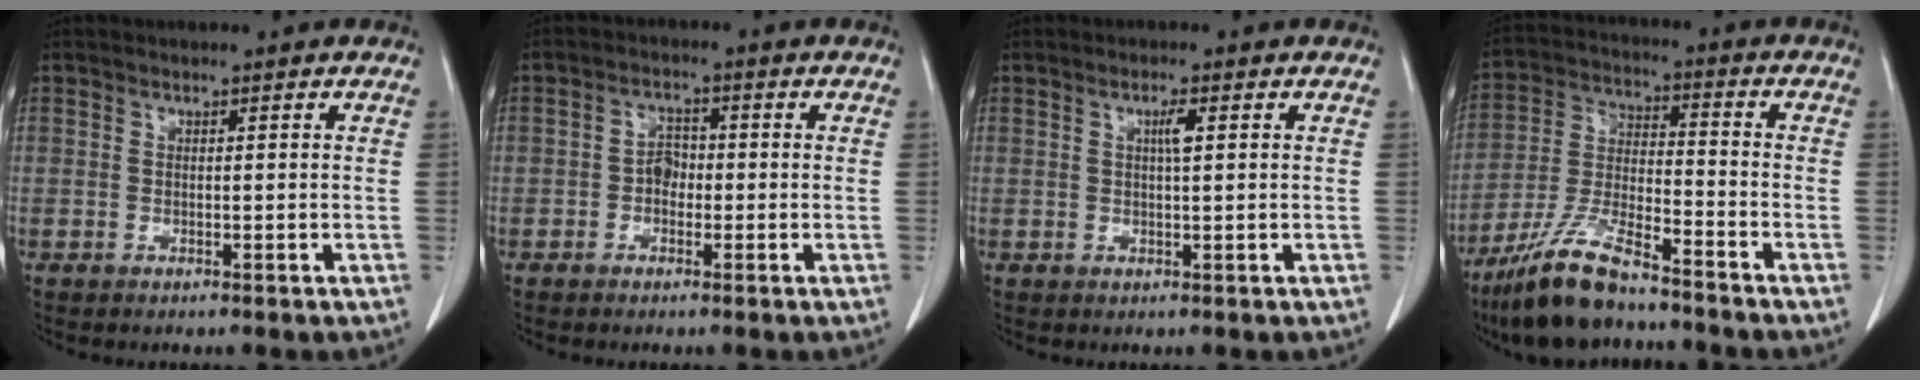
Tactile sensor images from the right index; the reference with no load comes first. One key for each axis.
{"total": 2.7, "fx": -0.7, "fy": 2.0, "fz": 1.8, "tx": -0.025, "ty": 0.010, "tz": -0.016}
{"total": 2.0, "fx": 0.6, "fy": 0.1, "fz": 1.9, "tx": -0.035, "ty": 0.002, "tz": 0.010}
{"total": 12.2, "fx": -9.6, "fy": 2.1, "fz": 7.2, "tx": -0.150, "ty": -0.019, "tz": -0.179}